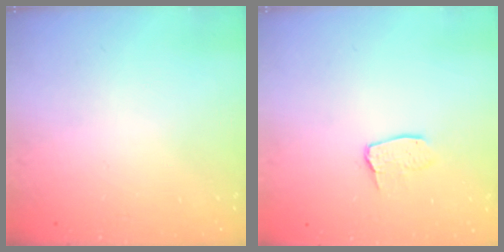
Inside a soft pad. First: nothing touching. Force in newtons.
{"total": 3.0, "press": 3.0, "slide": 0.2}